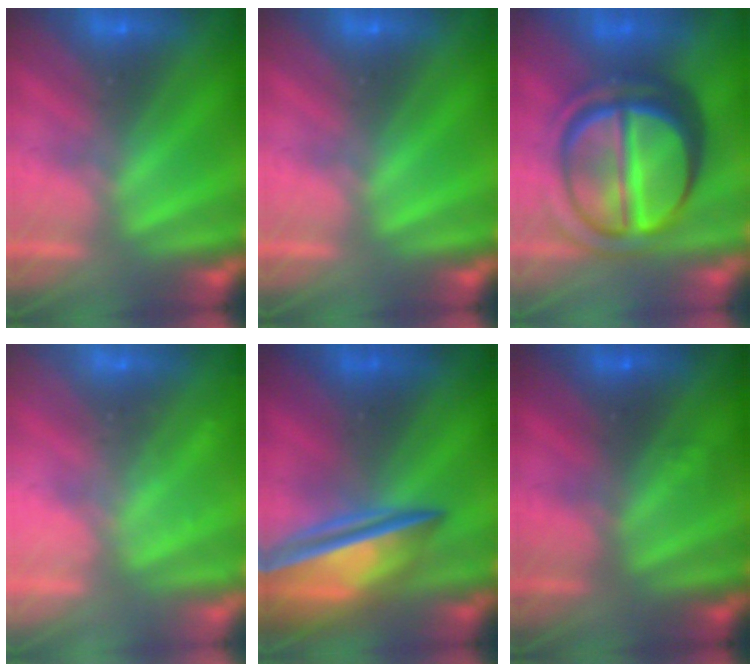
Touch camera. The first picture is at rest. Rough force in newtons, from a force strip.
{"total": 0.0}
{"total": 7.1}
{"total": 2.3}
{"total": 5.7}
{"total": 1.6}